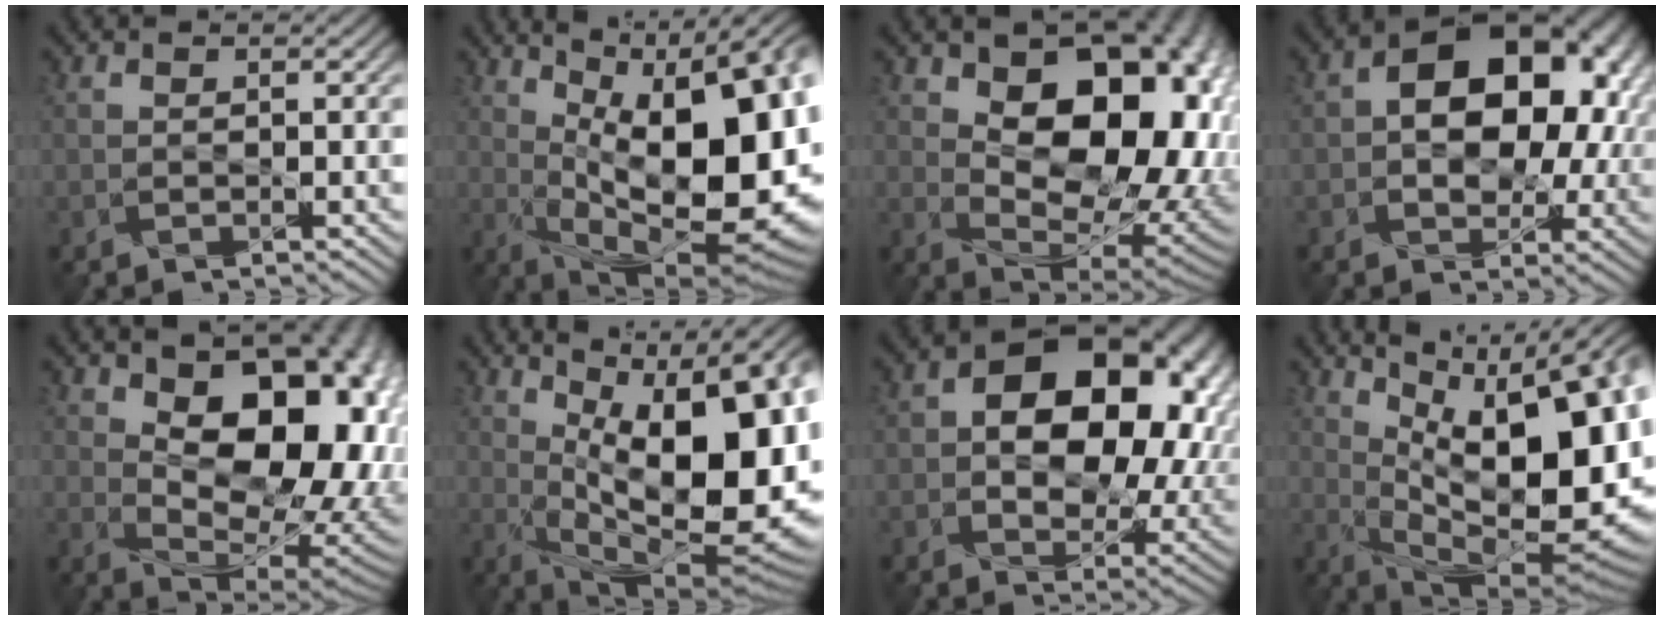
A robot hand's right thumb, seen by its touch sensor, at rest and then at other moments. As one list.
[{"total": 20.3, "force": [2.7, 9.4, 17.8], "torque": [-0.245, 0.019, 0.058]}, {"total": 17.2, "force": [3.0, 11.1, 12.8], "torque": [-0.129, -0.005, 0.060]}, {"total": 14.5, "force": [2.2, 9.6, 10.7], "torque": [-0.141, 0.012, 0.037]}, {"total": 15.5, "force": [3.2, 9.4, 12.0], "torque": [-0.140, 0.001, 0.054]}, {"total": 18.3, "force": [2.4, 8.2, 16.2], "torque": [-0.235, 0.017, 0.042]}, {"total": 15.9, "force": [3.1, 10.5, 11.5], "torque": [-0.153, -0.002, 0.058]}, {"total": 19.6, "force": [5.0, 7.9, 17.2], "torque": [-0.236, 0.019, 0.086]}]